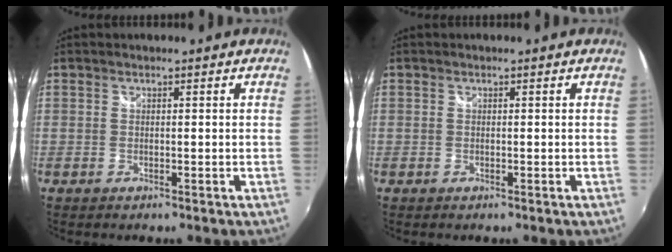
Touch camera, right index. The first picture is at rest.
{"total": 0.0}